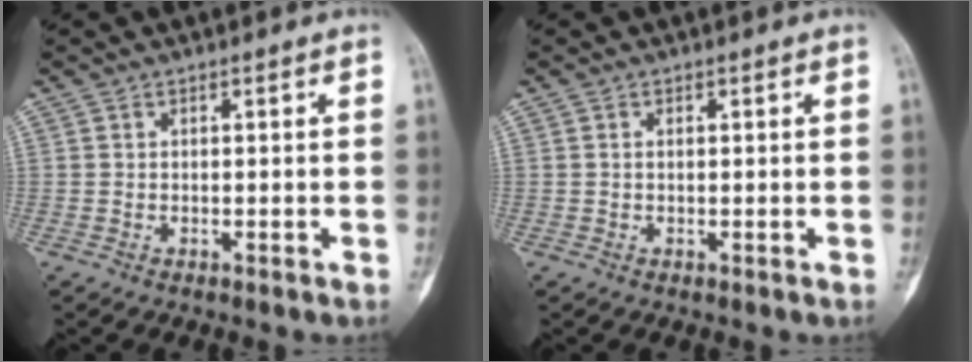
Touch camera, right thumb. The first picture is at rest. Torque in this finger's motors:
{"motor_torque": [-0.27, -0.25, 0.32, -0.05, -0.03]}